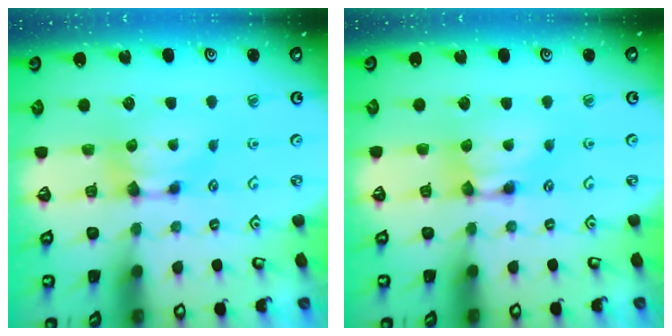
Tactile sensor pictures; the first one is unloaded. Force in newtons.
{"total": 1.9, "press": 1.9, "slide": 0.1}